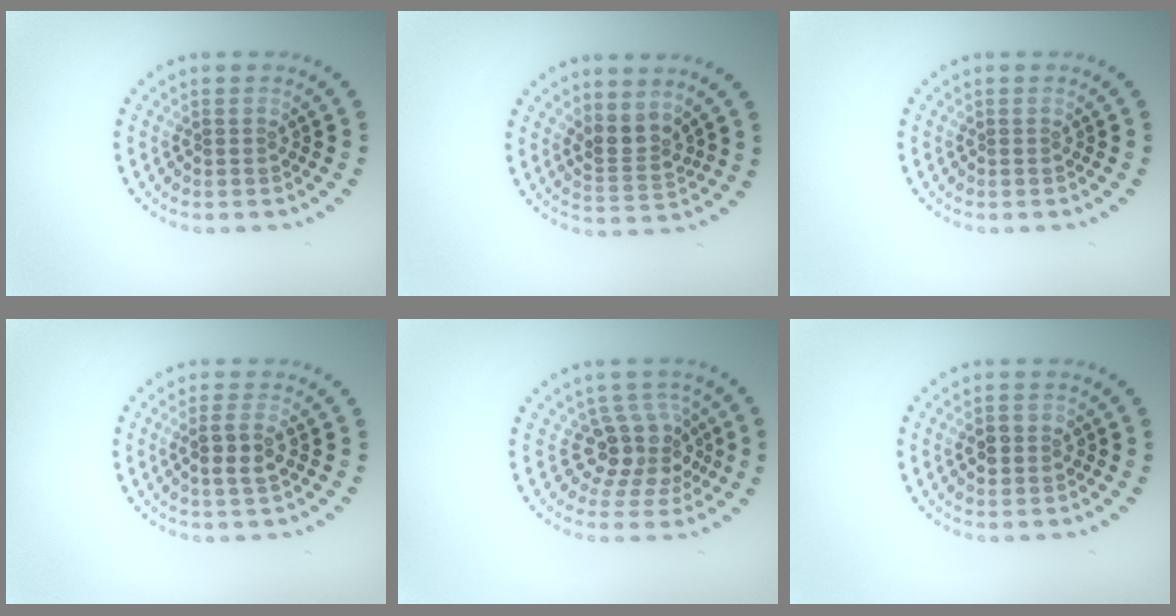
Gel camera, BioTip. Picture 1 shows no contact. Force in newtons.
{"total": 2.6, "press": 2.0, "slide": 1.6}
{"total": 0.0}
{"total": 2.4, "press": 2.2, "slide": 0.9}
{"total": 4.3, "press": 3.3, "slide": 2.7}
{"total": 1.8, "press": 1.8, "slide": 0.2}